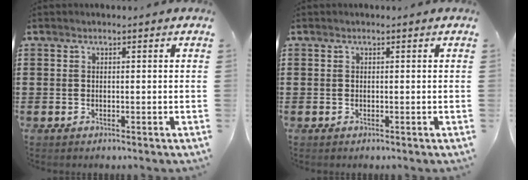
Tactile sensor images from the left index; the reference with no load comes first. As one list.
[{"total": 0.0}]